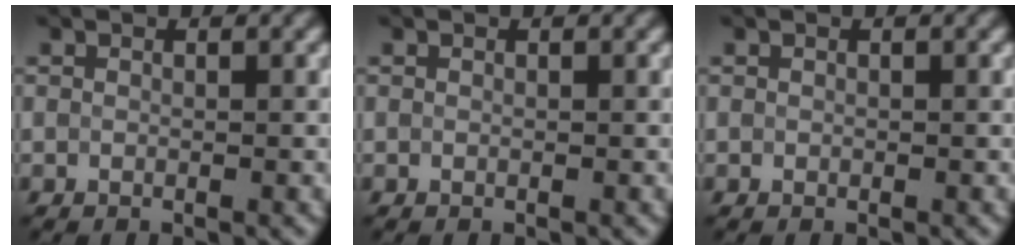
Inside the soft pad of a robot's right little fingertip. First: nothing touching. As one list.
[{"total": 0.0}, {"total": 0.0}]